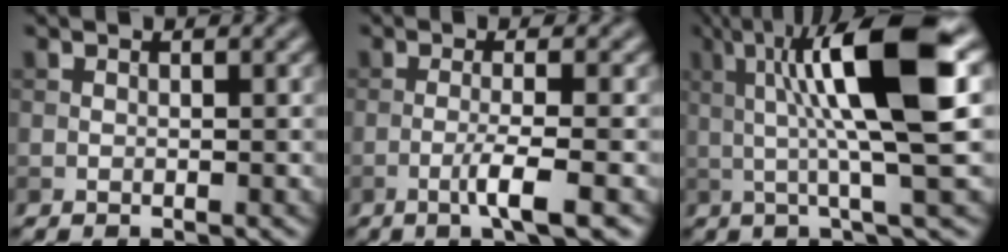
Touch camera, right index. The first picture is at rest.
{"total": 3.4, "force": [-1.3, 0.3, 3.2], "torque": [-0.053, 0.008, -0.033]}
{"total": 11.3, "force": [2.2, 2.2, 10.9], "torque": [-0.171, 0.008, 0.040]}